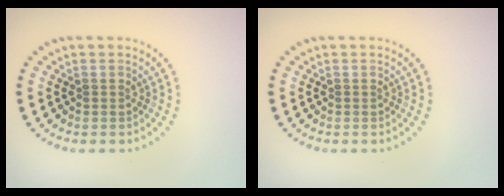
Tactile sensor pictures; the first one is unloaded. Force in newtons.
{"total": 0.0}